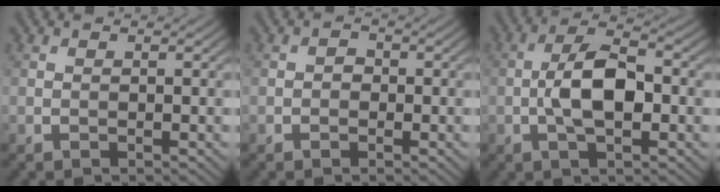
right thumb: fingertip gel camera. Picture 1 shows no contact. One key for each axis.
{"total": 1.3, "fx": -0.5, "fy": 1.1, "fz": 0.5, "tx": -0.007, "ty": 0.000, "tz": -0.013}
{"total": 7.4, "fx": -1.0, "fy": 3.2, "fz": 6.6, "tx": -0.124, "ty": 0.012, "tz": -0.027}